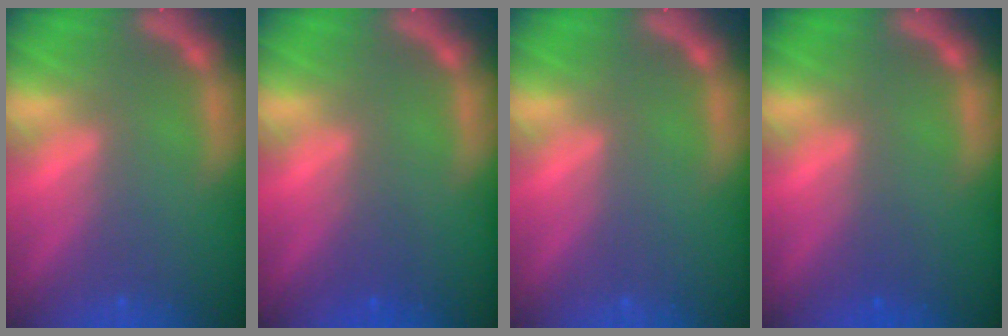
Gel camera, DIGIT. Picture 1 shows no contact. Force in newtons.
{"total": 1.4}
{"total": 0.0}
{"total": 0.9}